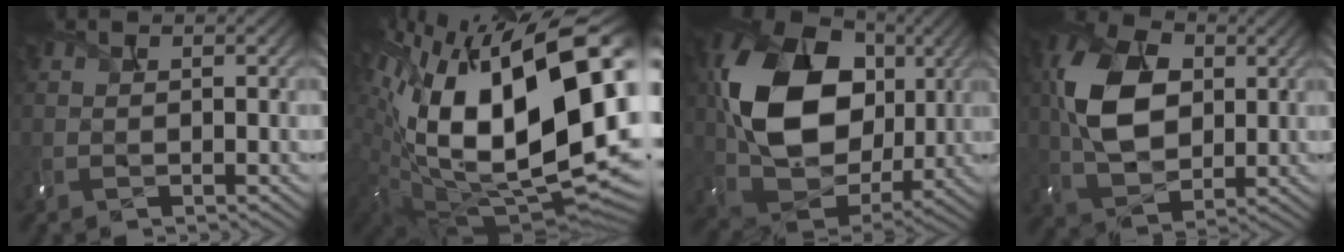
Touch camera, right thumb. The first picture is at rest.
{"total": 22.1, "force": [4.7, 11.3, 18.4], "torque": [-0.350, -0.031, 0.100]}
{"total": 16.8, "force": [3.4, 12.3, 10.8], "torque": [-0.227, 0.005, 0.062]}
{"total": 10.5, "force": [2.1, 7.2, 7.5], "torque": [-0.178, 0.012, 0.032]}